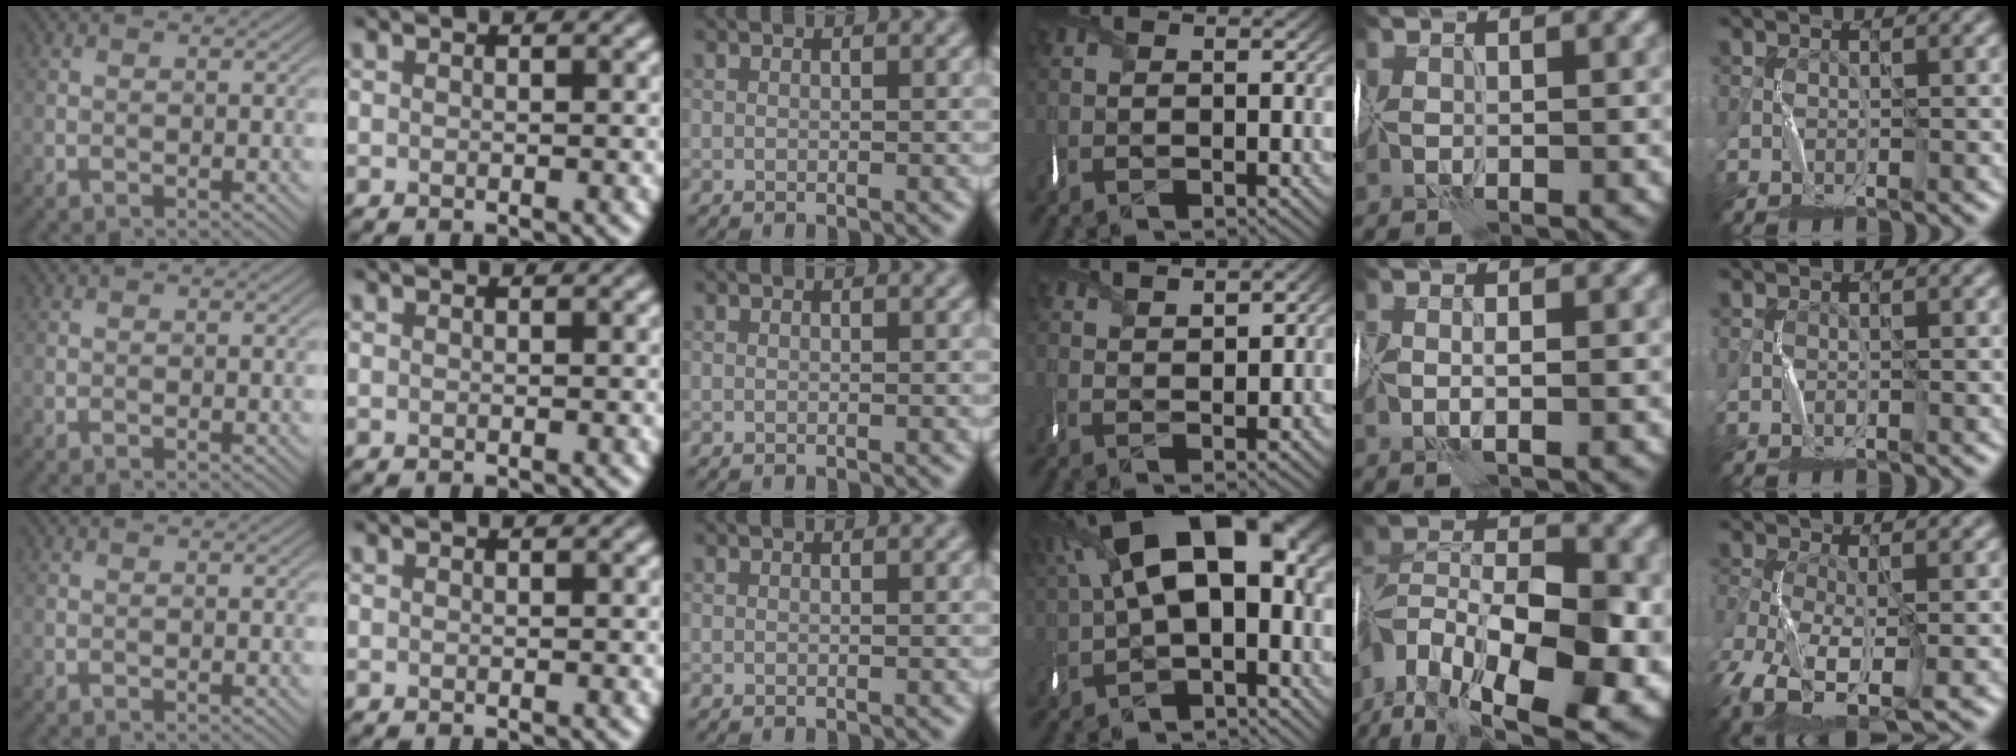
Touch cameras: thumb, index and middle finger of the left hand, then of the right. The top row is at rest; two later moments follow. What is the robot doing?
{"motion": "wrap", "object": "sponge"}